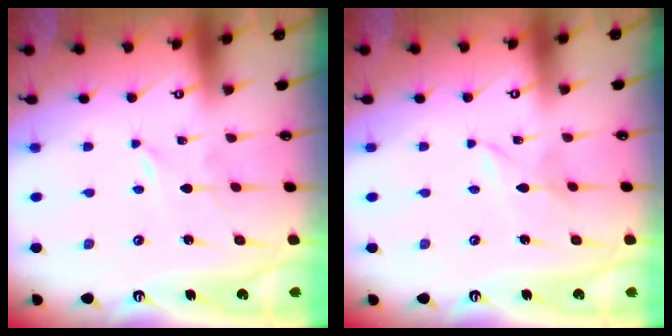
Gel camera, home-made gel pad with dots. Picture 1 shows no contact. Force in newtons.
{"total": 1.9, "press": 1.9, "slide": 0.3}